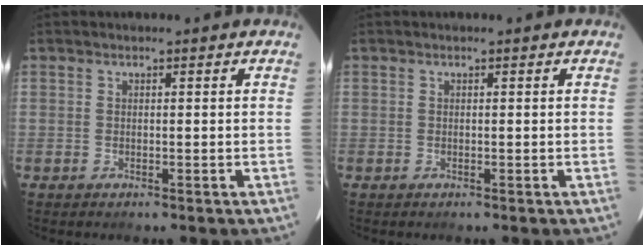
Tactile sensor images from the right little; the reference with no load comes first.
{"total": 0.0}